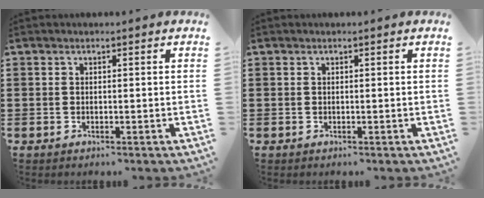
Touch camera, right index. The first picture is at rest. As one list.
[{"total": 0.0}]